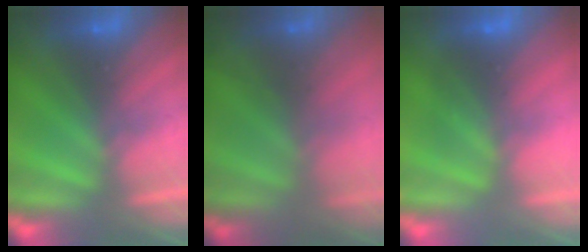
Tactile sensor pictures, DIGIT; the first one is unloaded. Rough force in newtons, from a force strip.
{"total": 10.5}
{"total": 2.7}